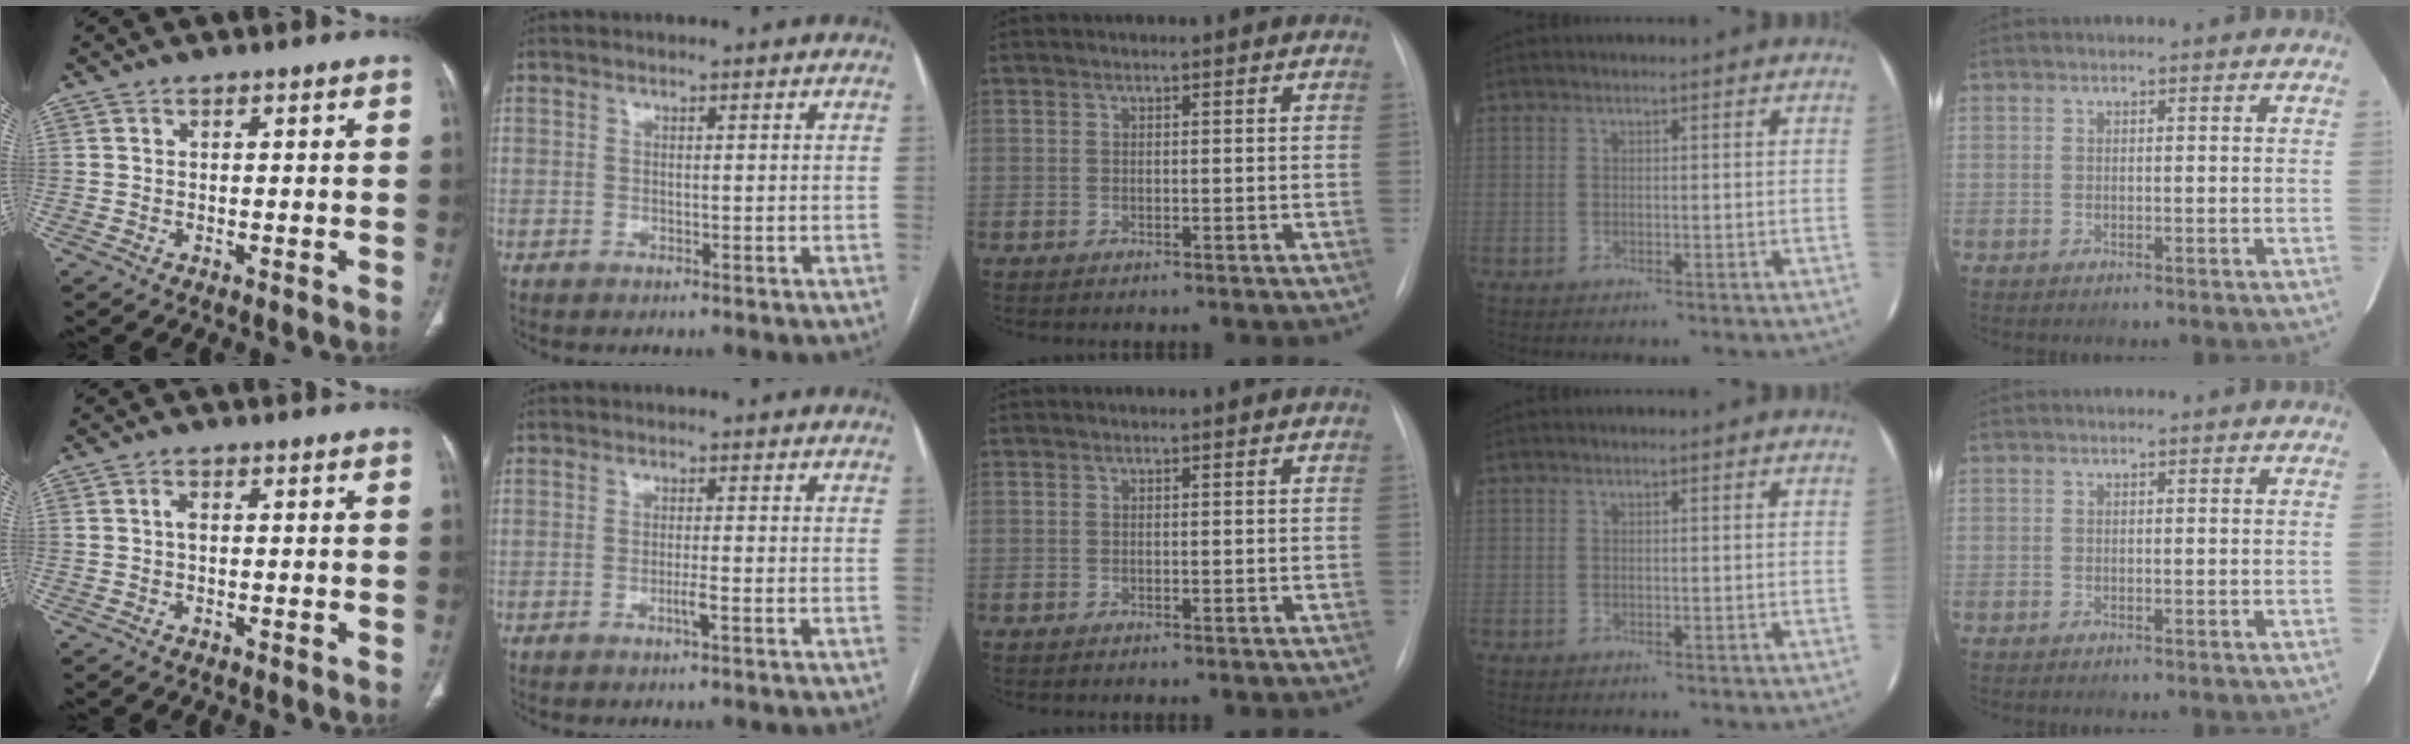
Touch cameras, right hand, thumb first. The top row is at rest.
{"thumb": {"total": 1.2, "force": [0.1, 0.6, 1.0], "torque": [-0.021, 0.002, 0.001]}, "index": {"total": 1.8, "force": [-0.7, -0.1, 1.6], "torque": [-0.032, -0.003, -0.013]}}